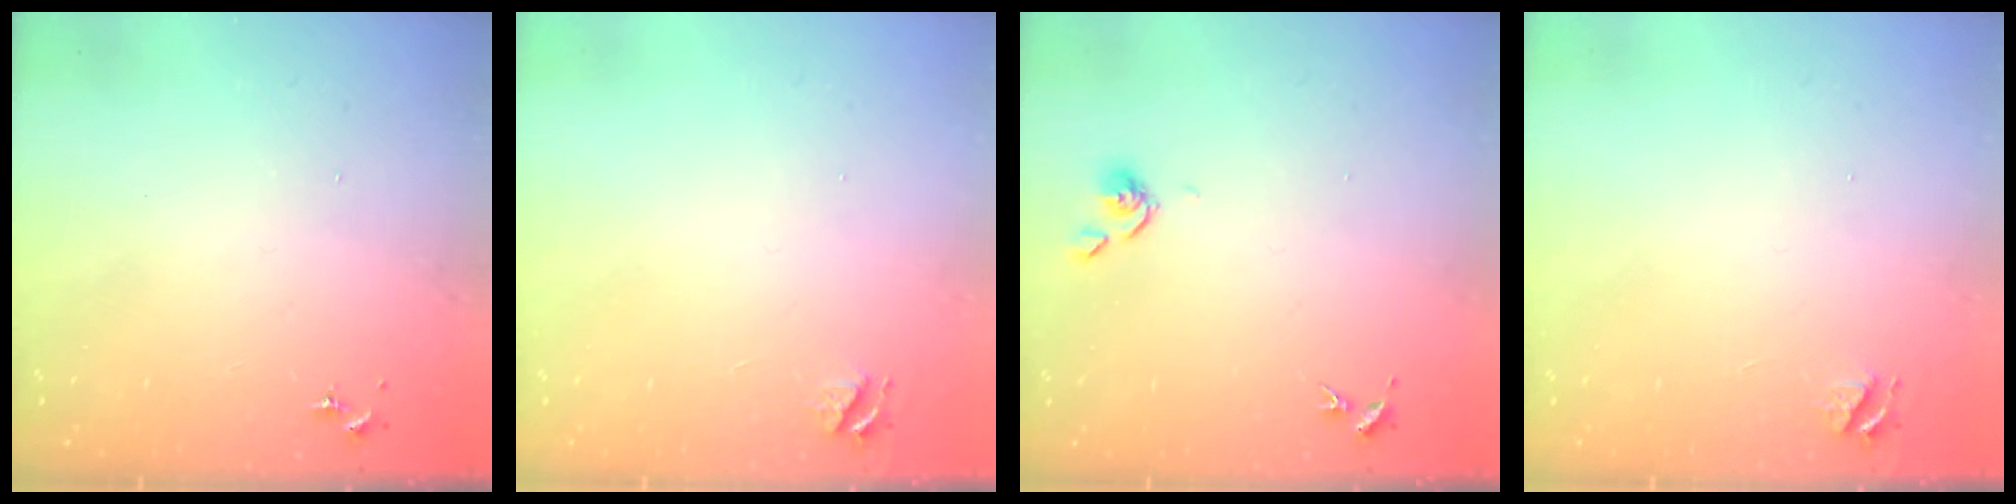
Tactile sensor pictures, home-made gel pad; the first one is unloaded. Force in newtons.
{"total": 4.0, "press": 3.9, "slide": 0.4}
{"total": 4.3, "press": 4.2, "slide": 0.6}
{"total": 4.0, "press": 3.9, "slide": 0.4}